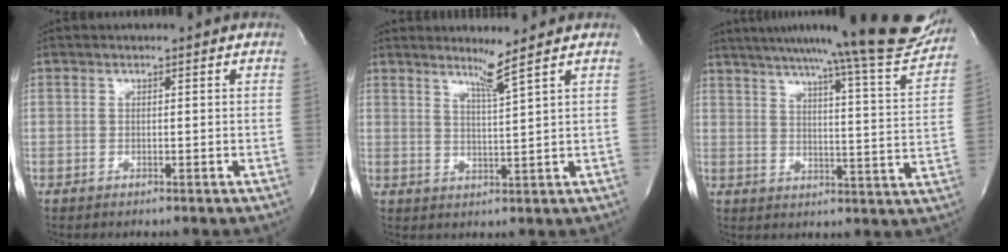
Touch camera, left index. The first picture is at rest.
{"total": 3.5, "force": [2.6, -1.6, 1.7], "torque": [-0.035, -0.021, 0.053]}
{"total": 23.3, "force": [20.3, 0.0, 11.5], "torque": [-0.169, -0.054, 0.256]}